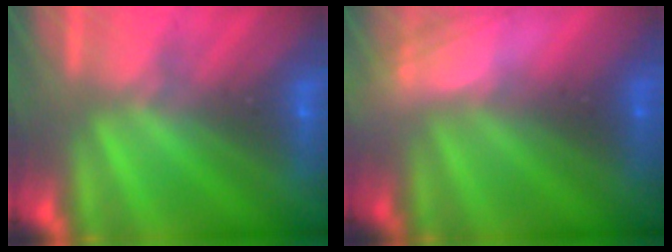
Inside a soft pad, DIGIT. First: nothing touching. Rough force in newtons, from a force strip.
{"total": 2.8}